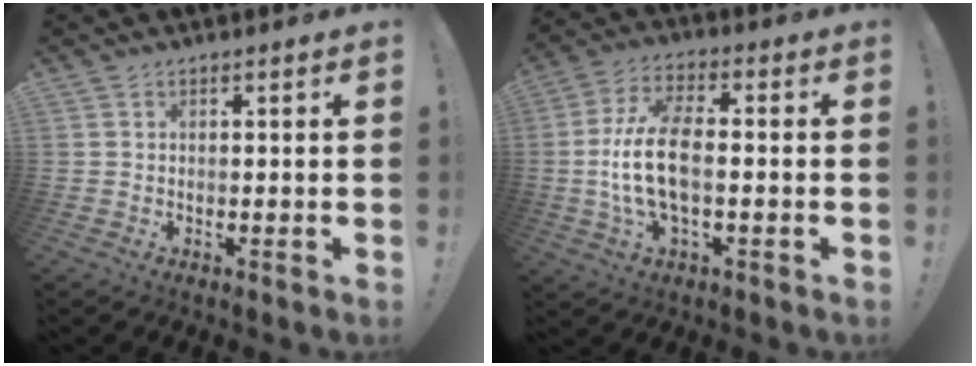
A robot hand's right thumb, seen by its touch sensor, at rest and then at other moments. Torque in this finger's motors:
{"motor_torque": [1.45, 2.41, 1.16, -0.88, 0.15]}